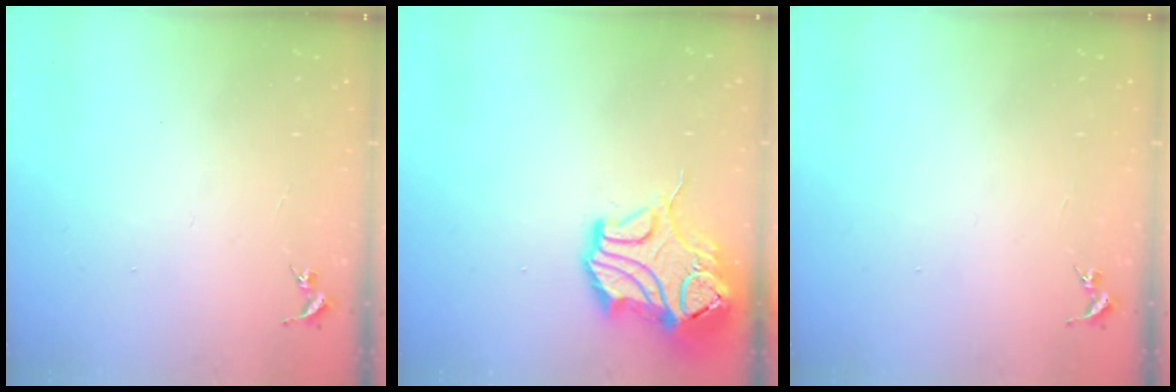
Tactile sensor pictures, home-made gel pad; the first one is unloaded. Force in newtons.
{"total": 15.7, "press": 15.6, "slide": 2.3}
{"total": 0.0}